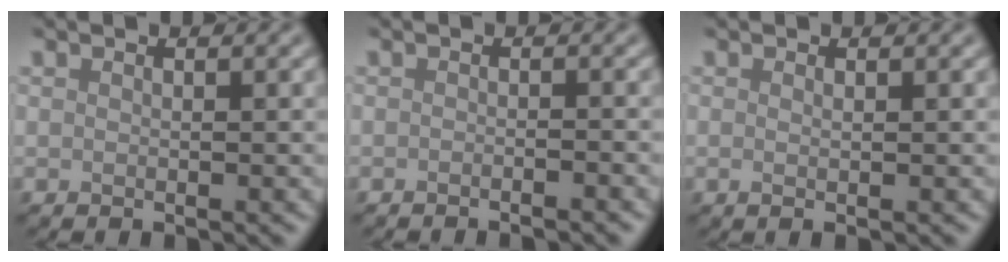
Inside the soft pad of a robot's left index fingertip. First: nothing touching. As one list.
[{"total": 1.4, "force": [-1.0, 0.2, 0.9], "torque": [-0.011, -0.002, -0.022]}, {"total": 1.0, "force": [0.1, 0.3, 1.0], "torque": [-0.014, -0.002, -0.003]}]